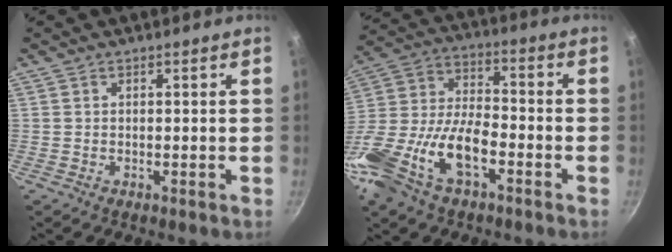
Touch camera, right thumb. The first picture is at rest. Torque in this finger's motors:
{"motor_torque": [0.51, 0.37, 1.51, -1.25, 0.58]}